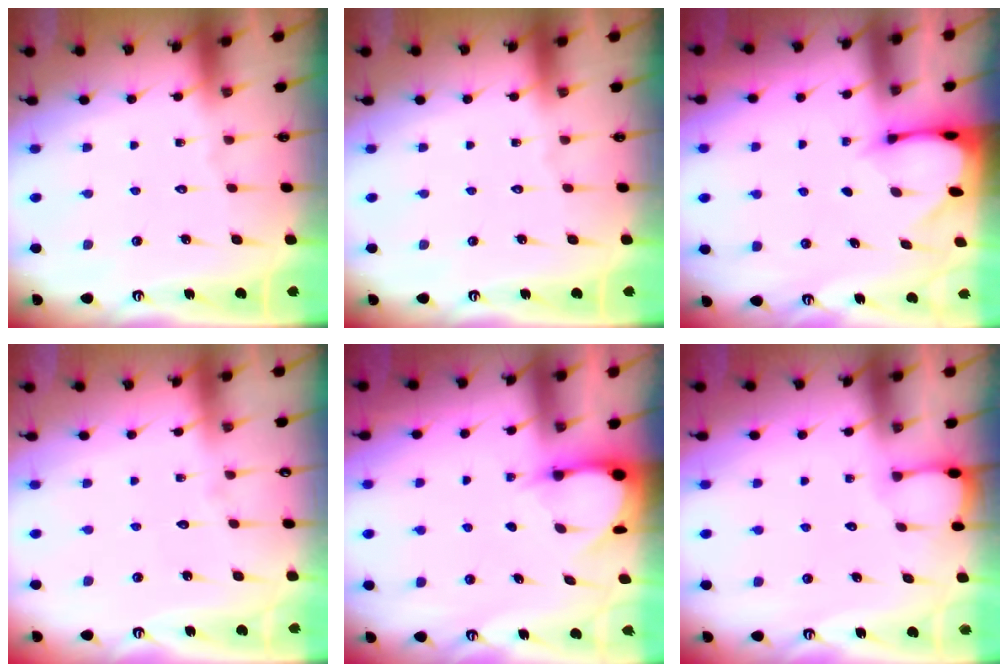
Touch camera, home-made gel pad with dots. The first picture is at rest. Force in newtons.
{"total": 0.0}
{"total": 2.7, "press": 2.7, "slide": 0.2}
{"total": 1.8, "press": 1.8, "slide": 0.1}
{"total": 3.3, "press": 3.3, "slide": 0.4}
{"total": 2.3, "press": 2.3, "slide": 0.3}